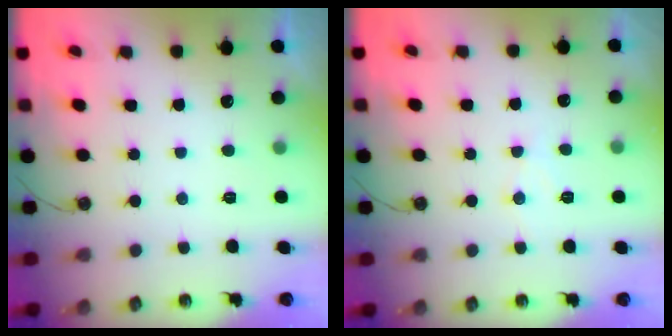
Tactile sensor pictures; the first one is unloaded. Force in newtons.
{"total": 6.5, "press": 6.5, "slide": 0.5}